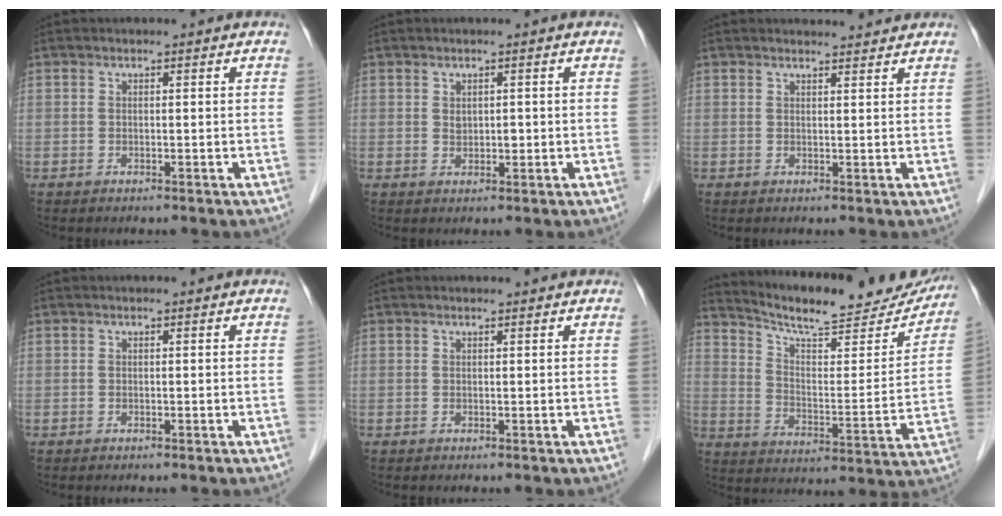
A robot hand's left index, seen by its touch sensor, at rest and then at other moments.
{"total": 1.4, "force": [0.1, 1.0, 1.0], "torque": [-0.016, 0.000, 0.004]}
{"total": 3.0, "force": [3.0, 0.3, 0.3], "torque": [-0.011, 0.004, 0.037]}
{"total": 0.0}
{"total": 0.6, "force": [0.6, 0.0, 0.1], "torque": [-0.007, 0.004, 0.010]}
{"total": 21.4, "force": [20.0, 3.3, 7.0], "torque": [-0.104, -0.041, 0.272]}